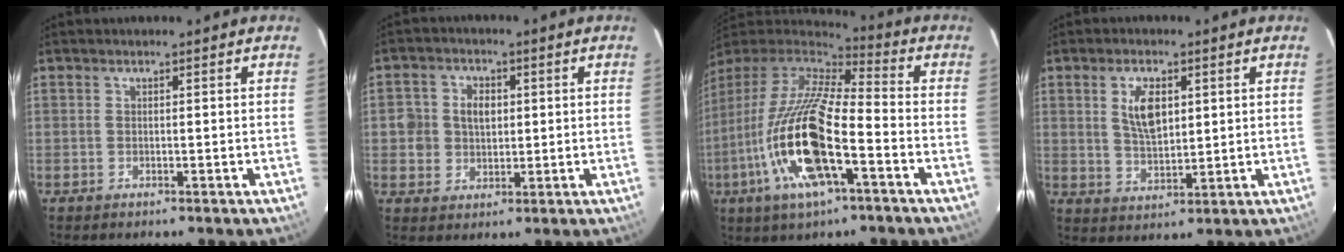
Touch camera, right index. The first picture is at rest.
{"total": 5.8, "force": [0.4, 5.3, 2.5], "torque": [-0.049, 0.017, 0.007]}
{"total": 22.5, "force": [-8.4, 6.9, 19.7], "torque": [-0.387, -0.040, -0.167]}
{"total": 6.9, "force": [2.2, 3.4, 5.6], "torque": [-0.101, 0.003, 0.046]}